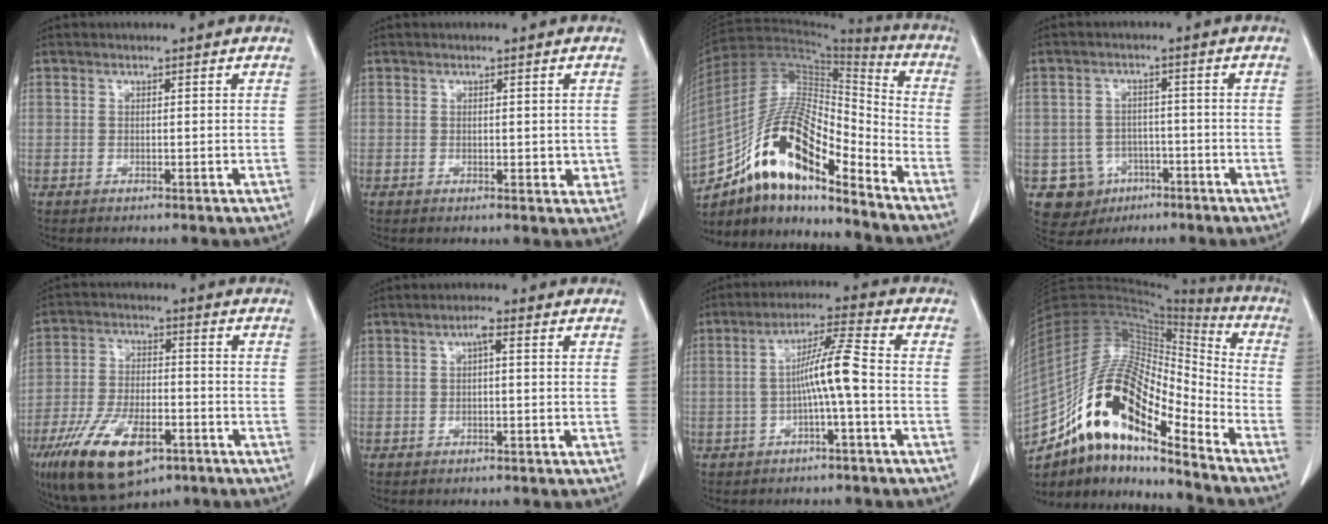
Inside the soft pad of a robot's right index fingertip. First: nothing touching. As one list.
[{"total": 2.6, "force": [0.1, 1.4, 2.2], "torque": [-0.021, -0.003, 0.004]}, {"total": 16.7, "force": [-11.3, 4.1, 11.5], "torque": [-0.210, 0.030, -0.198]}, {"total": 6.9, "force": [-2.9, 6.2, 0.8], "torque": [-0.017, 0.012, -0.034]}, {"total": 15.2, "force": [-8.5, 6.2, 10.9], "torque": [-0.211, -0.010, -0.143]}, {"total": 1.7, "force": [0.4, 0.3, 1.6], "torque": [-0.028, 0.006, 0.006]}, {"total": 6.8, "force": [-1.2, -0.4, 6.7], "torque": [-0.122, 0.018, -0.020]}, {"total": 20.4, "force": [-13.4, 5.7, 14.3], "torque": [-0.286, 0.030, -0.237]}]